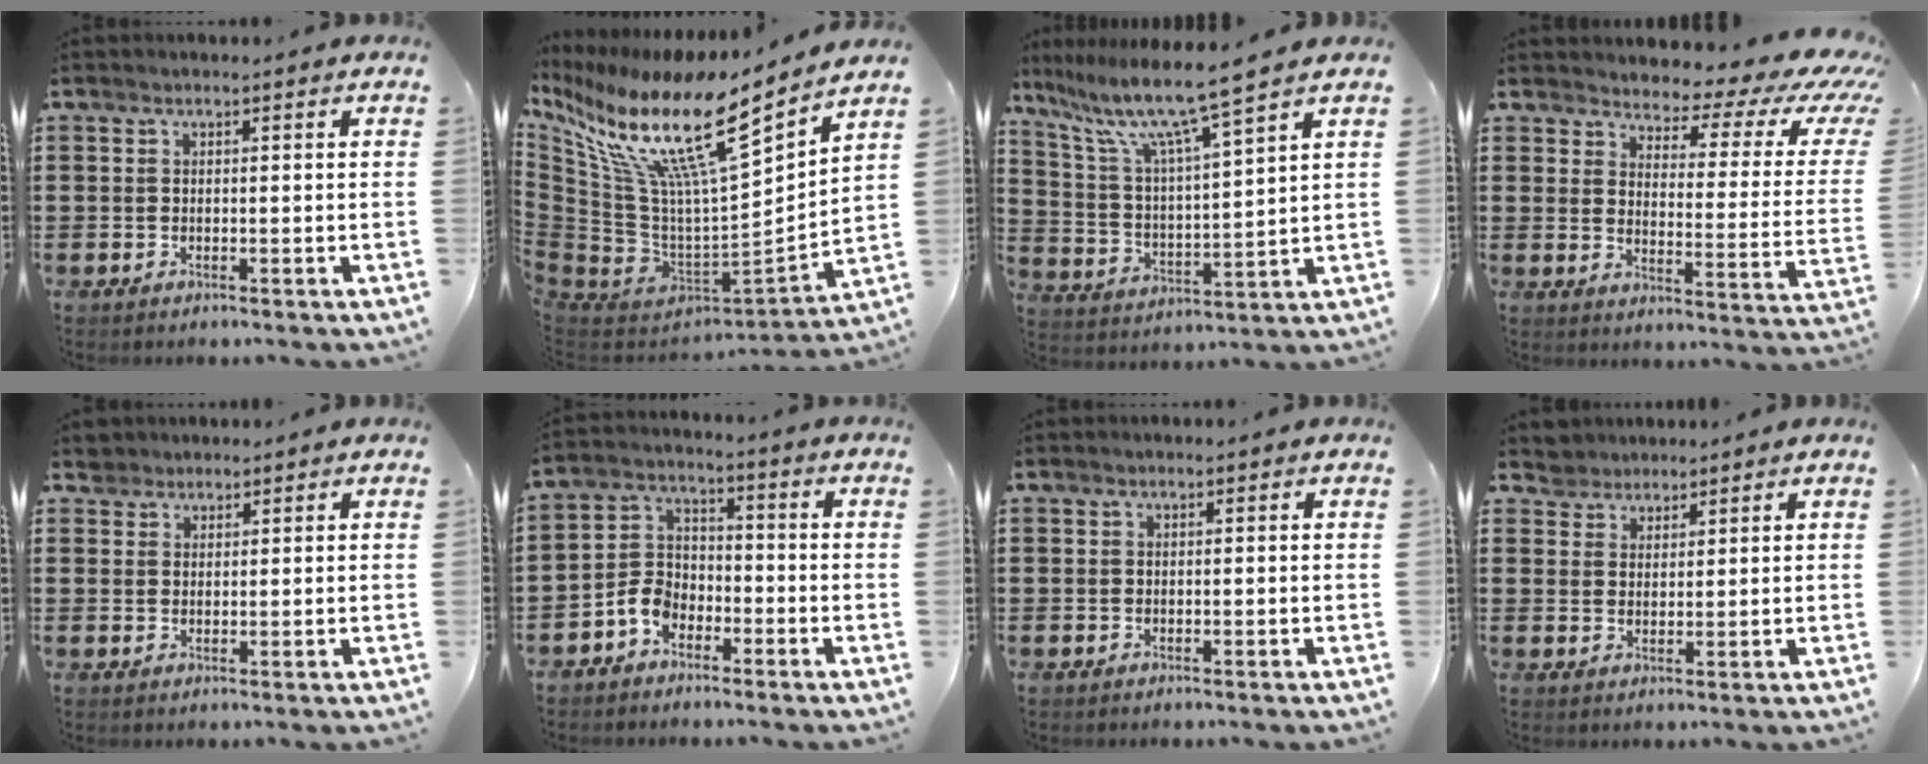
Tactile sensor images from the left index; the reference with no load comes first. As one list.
[{"total": 16.6, "force": [9.9, 4.0, 12.8], "torque": [-0.267, -0.066, 0.159]}, {"total": 9.4, "force": [7.8, -0.5, 5.2], "torque": [-0.133, -0.045, 0.126]}, {"total": 4.6, "force": [3.7, 1.5, 2.2], "torque": [-0.050, -0.032, 0.056]}, {"total": 2.2, "force": [1.9, 1.1, -0.1], "torque": [0.002, 0.003, 0.036]}, {"total": 5.2, "force": [-3.4, 3.3, 2.0], "torque": [-0.061, 0.009, -0.072]}, {"total": 0.0}, {"total": 2.9, "force": [2.5, 1.3, -0.6], "torque": [-0.002, 0.004, 0.049]}]